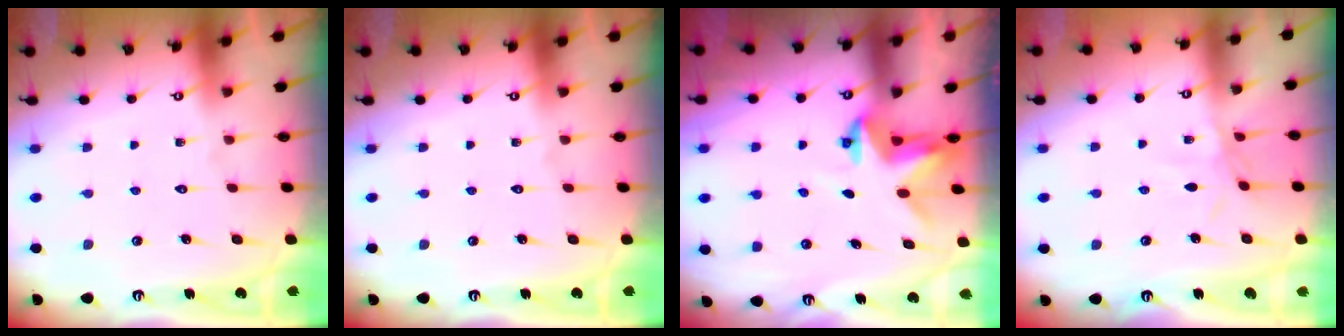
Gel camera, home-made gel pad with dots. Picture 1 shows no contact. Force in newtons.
{"total": 0.0}
{"total": 3.2, "press": 3.2, "slide": 0.0}
{"total": 3.0, "press": 3.0, "slide": 0.1}